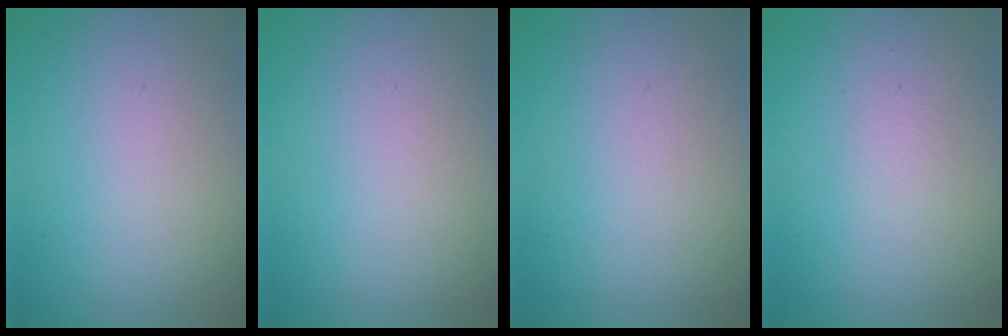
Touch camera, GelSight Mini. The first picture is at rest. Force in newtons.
{"total": 0.0}
{"total": 0.0}
{"total": 0.6, "press": 0.6, "slide": 0.1}